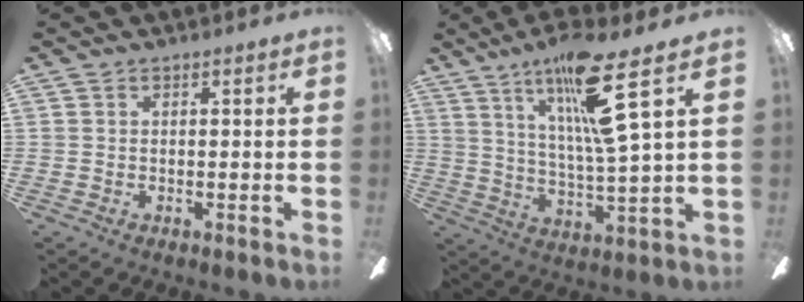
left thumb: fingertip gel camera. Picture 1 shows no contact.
{"total": 17.8, "force": [10.2, 2.3, 14.4], "torque": [-0.269, -0.041, 0.153]}